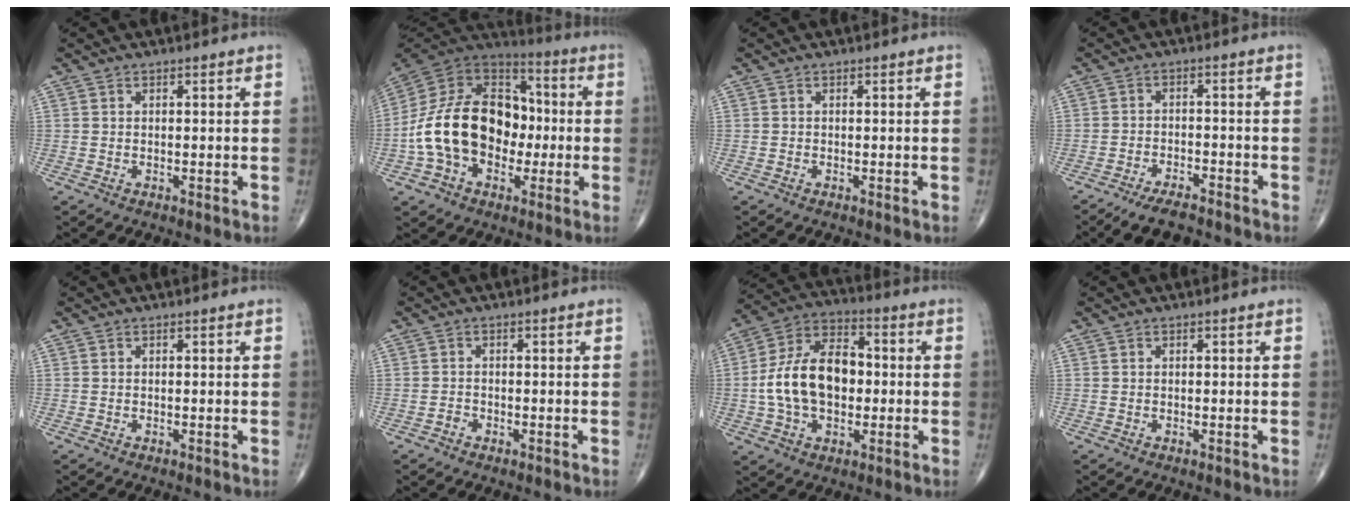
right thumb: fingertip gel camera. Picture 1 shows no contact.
{"total": 22.4, "force": [-2.7, 15.8, 15.7], "torque": [-0.264, 0.045, -0.047]}
{"total": 0.0}
{"total": 6.3, "force": [-5.3, 2.0, 2.7], "torque": [-0.044, 0.022, -0.093]}
{"total": 0.0}
{"total": 1.0, "force": [-0.7, 0.6, 0.3], "torque": [-0.002, 0.004, -0.016]}
{"total": 15.9, "force": [-0.7, 10.1, 12.3], "torque": [-0.209, 0.034, -0.016]}
{"total": 0.0}